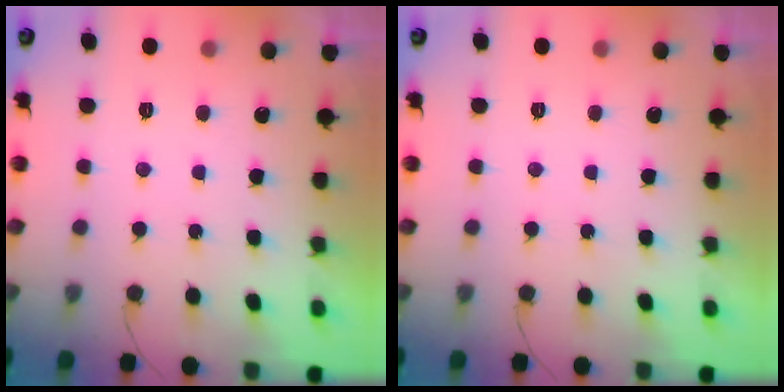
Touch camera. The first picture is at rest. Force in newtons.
{"total": 0.0}